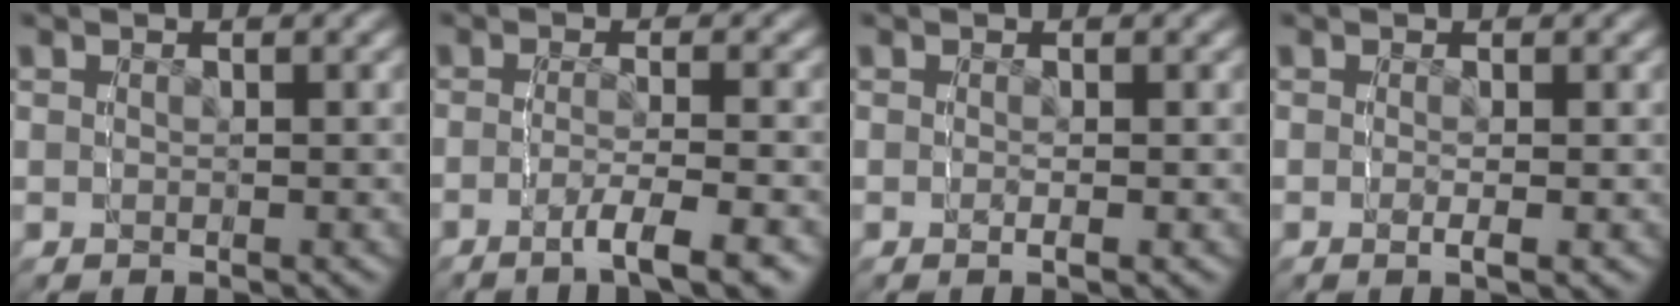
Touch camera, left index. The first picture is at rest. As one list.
[{"total": 3.3, "force": [-1.9, -2.5, 1.0], "torque": [-0.003, 0.023, -0.042]}, {"total": 1.6, "force": [0.0, -1.5, -0.5], "torque": [0.008, 0.009, -0.002]}, {"total": 2.3, "force": [0.3, -2.1, -0.9], "torque": [0.016, 0.014, 0.001]}]